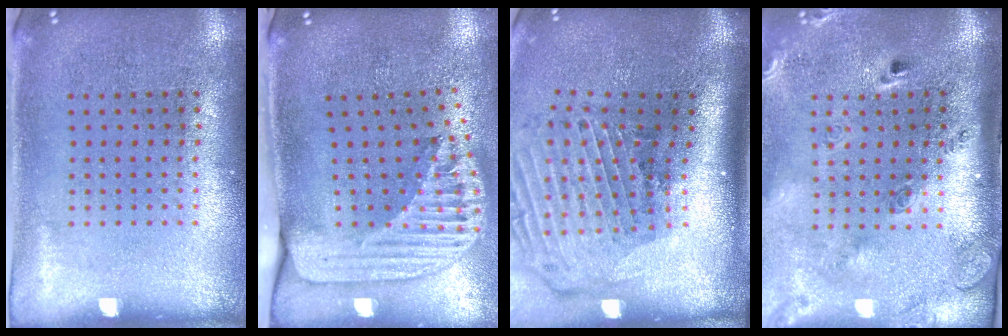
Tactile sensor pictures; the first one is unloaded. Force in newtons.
{"total": 2.6, "press": 1.8, "slide": 1.9}
{"total": 3.0, "press": 2.1, "slide": 2.2}
{"total": 2.9, "press": 2.0, "slide": 2.1}